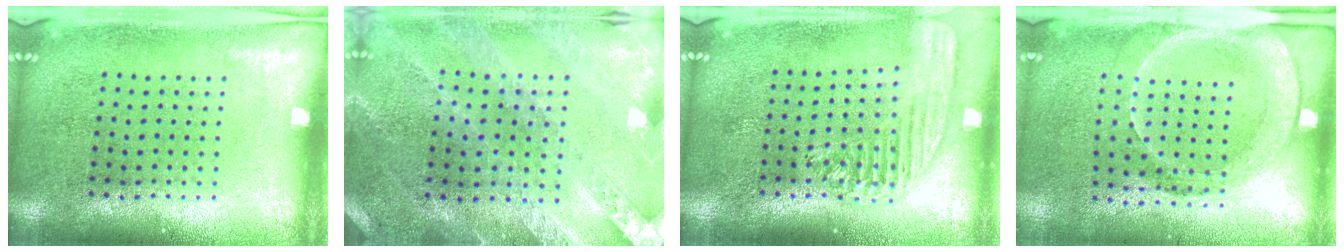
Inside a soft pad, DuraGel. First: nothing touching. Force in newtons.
{"total": 1.0, "press": 1.0, "slide": 0.3}
{"total": 1.6, "press": 1.4, "slide": 0.6}
{"total": 1.8, "press": 1.5, "slide": 1.0}